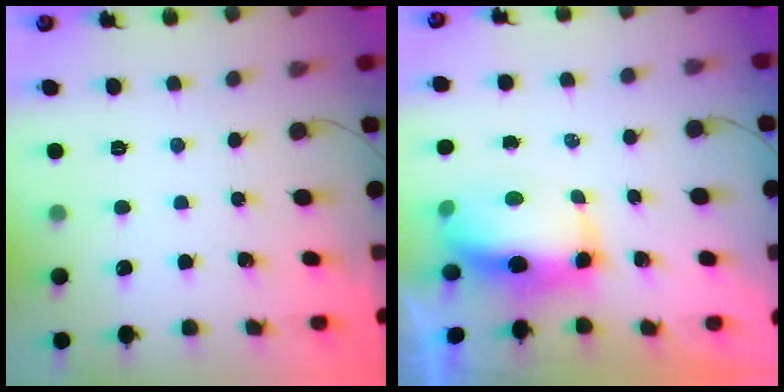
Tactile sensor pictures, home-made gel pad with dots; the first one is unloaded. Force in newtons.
{"total": 9.8, "press": 9.5, "slide": 2.1}